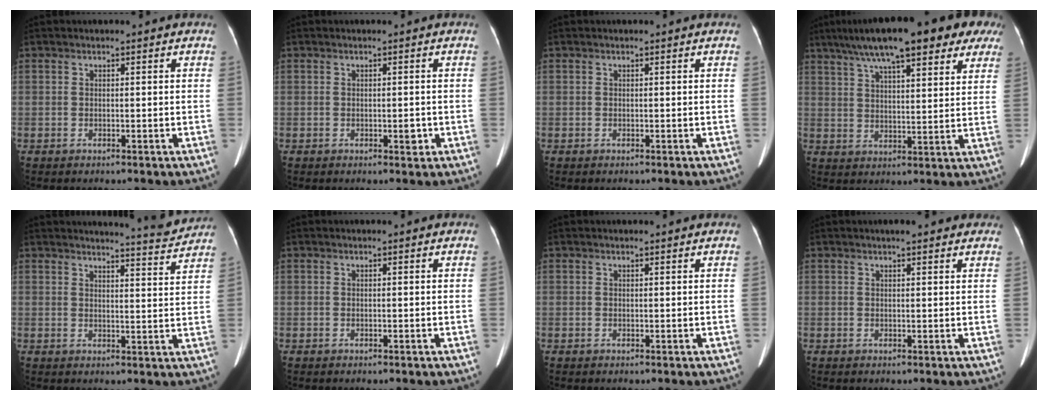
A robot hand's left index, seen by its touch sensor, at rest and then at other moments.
{"total": 1.3, "force": [-0.4, 0.6, 1.1], "torque": [-0.018, -0.001, -0.003]}
{"total": 0.0}
{"total": 22.1, "force": [15.4, 5.1, 15.0], "torque": [-0.237, 0.060, 0.205]}
{"total": 6.1, "force": [6.0, -0.7, 0.5], "torque": [-0.021, -0.022, 0.073]}
{"total": 0.0}
{"total": 0.9, "force": [0.9, 0.1, 0.3], "torque": [-0.006, 0.009, 0.012]}
{"total": 4.4, "force": [3.5, 1.0, 2.4], "torque": [-0.023, 0.020, 0.041]}